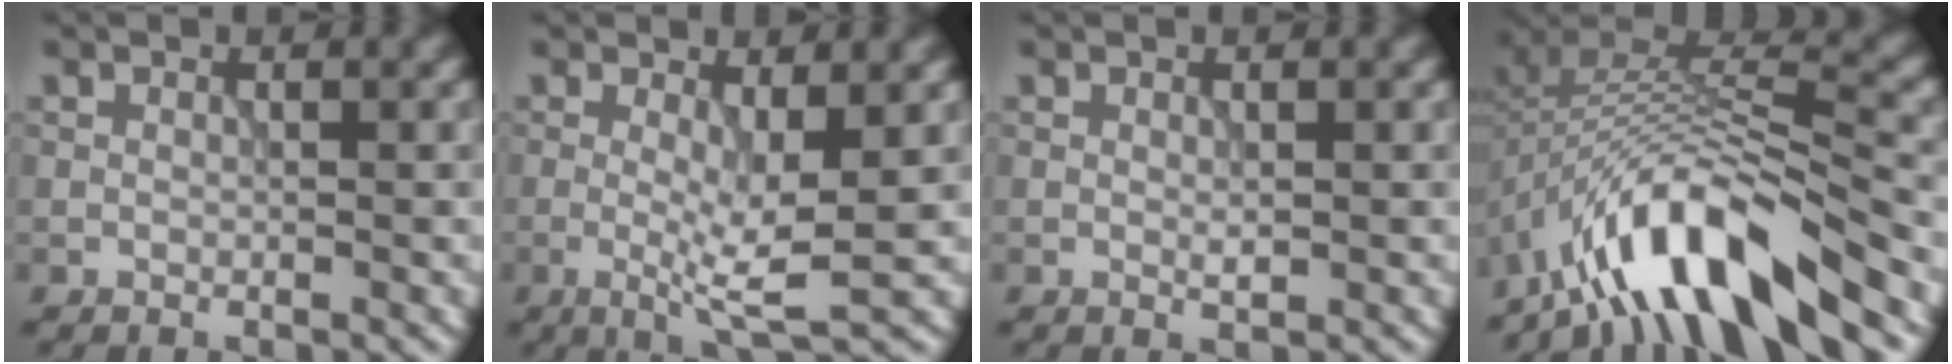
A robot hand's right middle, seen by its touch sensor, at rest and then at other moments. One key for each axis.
{"total": 4.5, "fx": -0.3, "fy": 0.7, "fz": 4.4, "tx": -0.080, "ty": -0.012, "tz": -0.005}
{"total": 0.7, "fx": 0.0, "fy": 0.2, "fz": 0.6, "tx": -0.012, "ty": -0.003, "tz": 0.001}
{"total": 10.6, "fx": -6.8, "fy": 2.9, "fz": 7.6, "tx": -0.118, "ty": 0.010, "tz": -0.124}